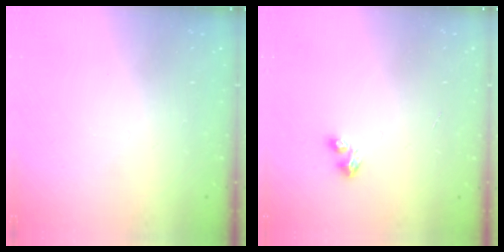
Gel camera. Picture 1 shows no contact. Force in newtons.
{"total": 3.0, "press": 2.9, "slide": 0.3}